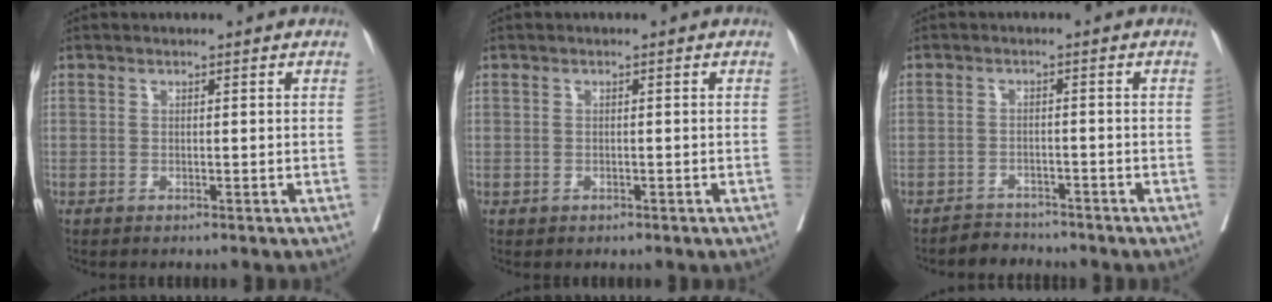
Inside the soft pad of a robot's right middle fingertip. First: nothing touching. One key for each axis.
{"total": 0.0}
{"total": 2.9, "fx": -2.7, "fy": 0.7, "fz": -0.8, "tx": 0.009, "ty": -0.007, "tz": -0.046}